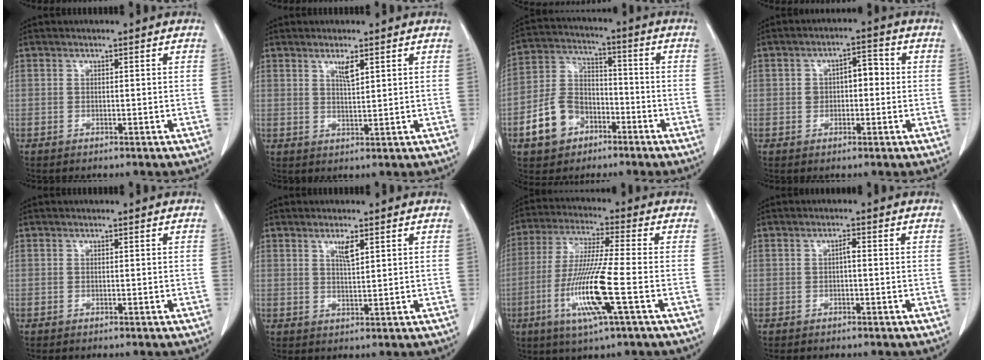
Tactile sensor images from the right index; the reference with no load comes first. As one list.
[{"total": 2.5, "force": [1.5, 0.3, 1.9], "torque": [-0.039, -0.004, 0.029]}, {"total": 10.0, "force": [-4.6, 7.6, 4.6], "torque": [-0.107, 0.022, -0.076]}, {"total": 4.6, "force": [0.2, 2.7, 3.8], "torque": [-0.064, 0.028, 0.006]}, {"total": 0.0}, {"total": 2.6, "force": [1.5, 0.3, 2.1], "torque": [-0.042, -0.003, 0.028]}, {"total": 12.7, "force": [-3.9, -0.4, 12.1], "torque": [-0.251, -0.018, -0.078]}, {"total": 1.2, "force": [0.0, 0.3, 1.2], "torque": [-0.020, 0.004, -0.001]}]